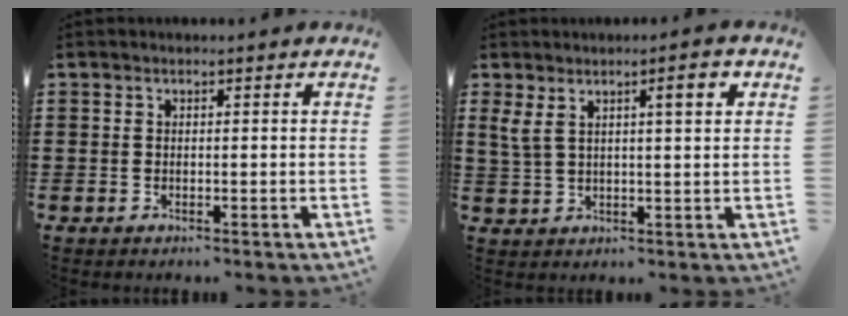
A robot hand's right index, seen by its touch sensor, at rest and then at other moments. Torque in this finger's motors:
{"motor_torque": [1.10, 1.03, 0.23, 0.12]}